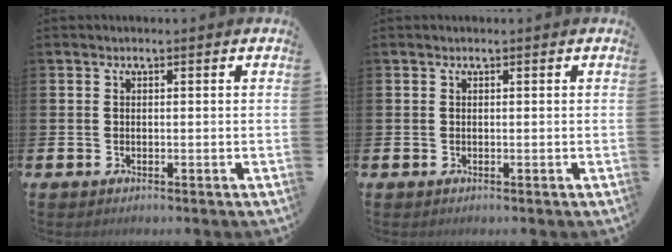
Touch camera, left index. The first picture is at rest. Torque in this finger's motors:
{"motor_torque": [0.29, -0.07, -0.02, -0.01]}